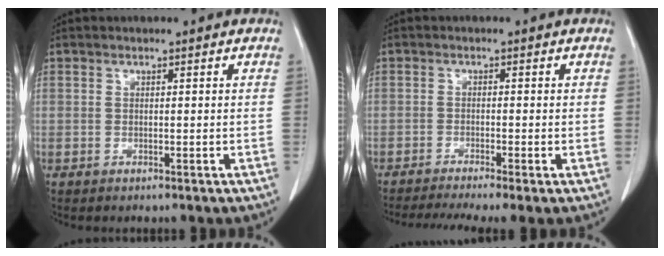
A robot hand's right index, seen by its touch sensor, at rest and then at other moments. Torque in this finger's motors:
{"motor_torque": [0.88, -0.77, 0.41, 0.09]}